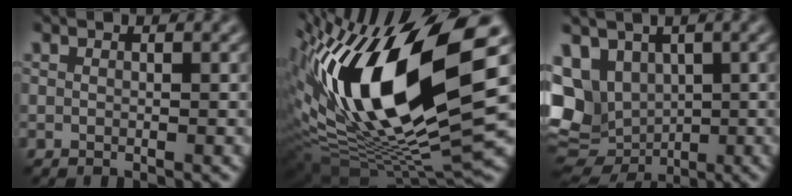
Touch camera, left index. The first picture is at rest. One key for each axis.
{"total": 17.7, "fx": 4.3, "fy": 7.0, "fz": 15.6, "tx": -0.303, "ty": 0.003, "tz": 0.073}
{"total": 8.4, "fx": -0.1, "fy": 6.9, "fz": 4.8, "tx": -0.091, "ty": -0.011, "tz": 0.012}